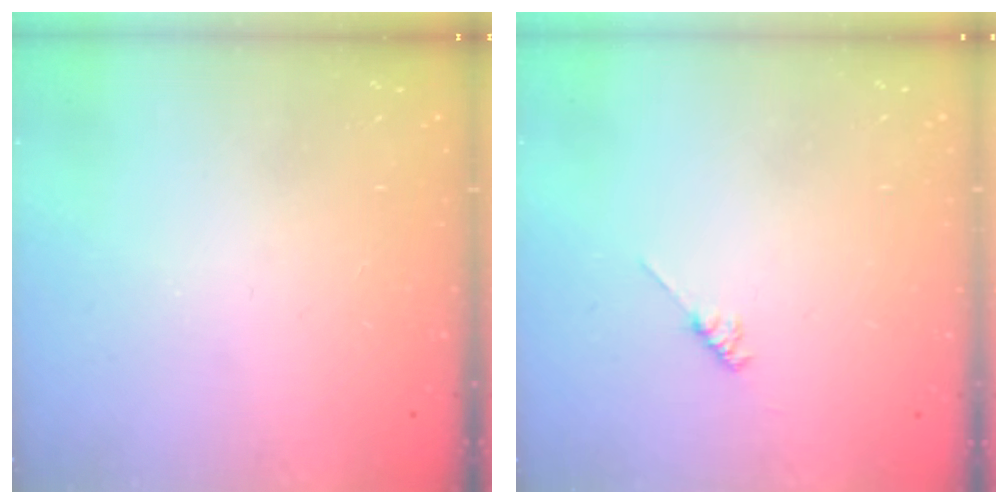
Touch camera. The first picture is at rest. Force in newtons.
{"total": 1.8, "press": 1.7, "slide": 0.3}